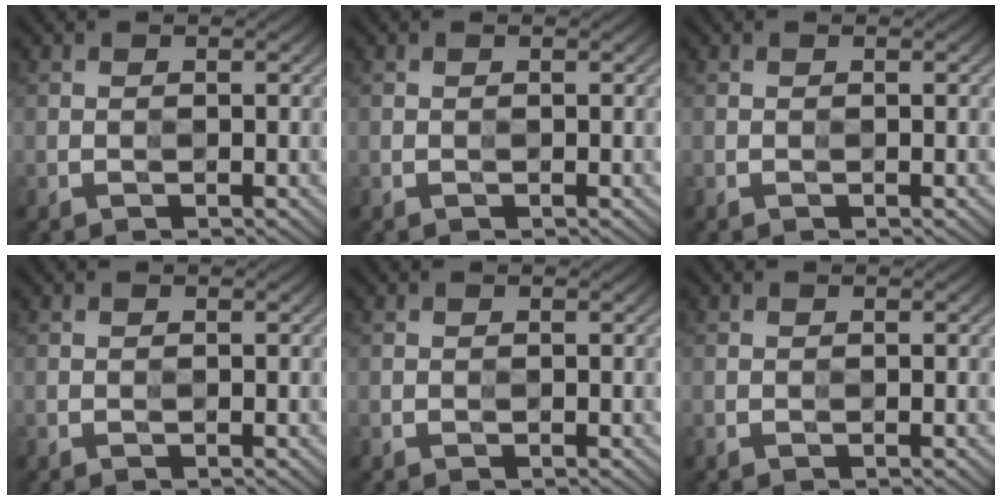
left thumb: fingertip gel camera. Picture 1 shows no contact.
{"total": 0.0}
{"total": 0.0}
{"total": 0.0}
{"total": 0.0}
{"total": 0.0}